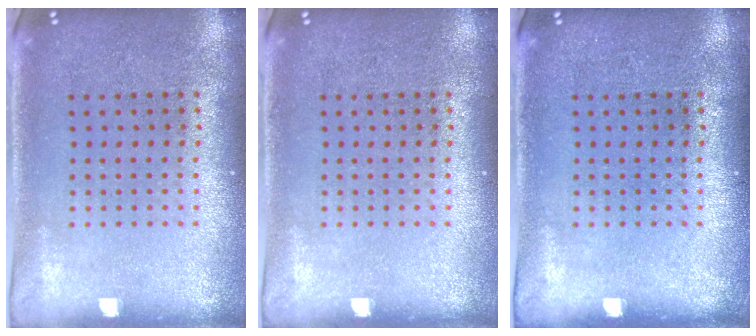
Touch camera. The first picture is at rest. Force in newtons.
{"total": 0.0}
{"total": 0.0}